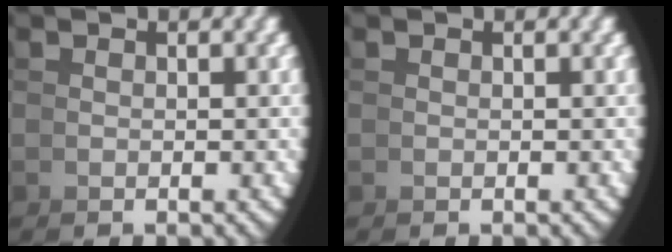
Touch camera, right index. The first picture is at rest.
{"total": 0.0}